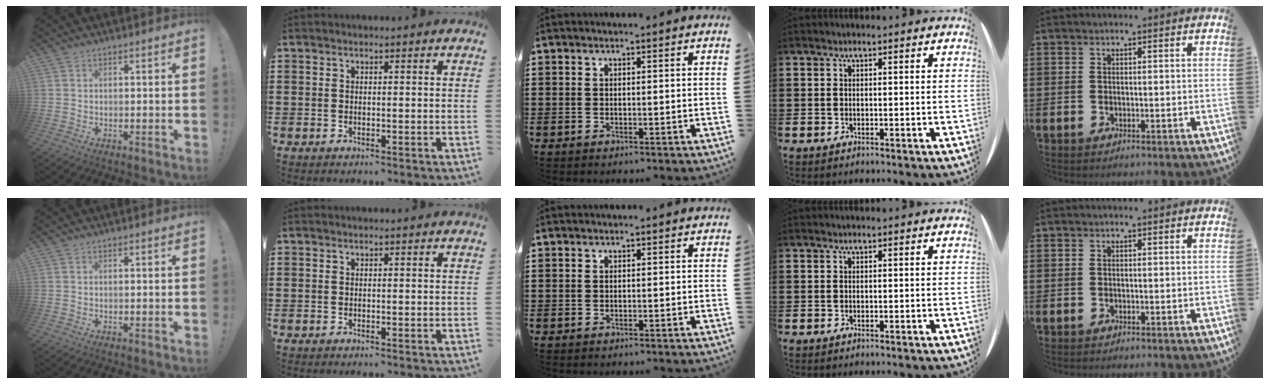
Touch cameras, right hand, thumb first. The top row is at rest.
{}